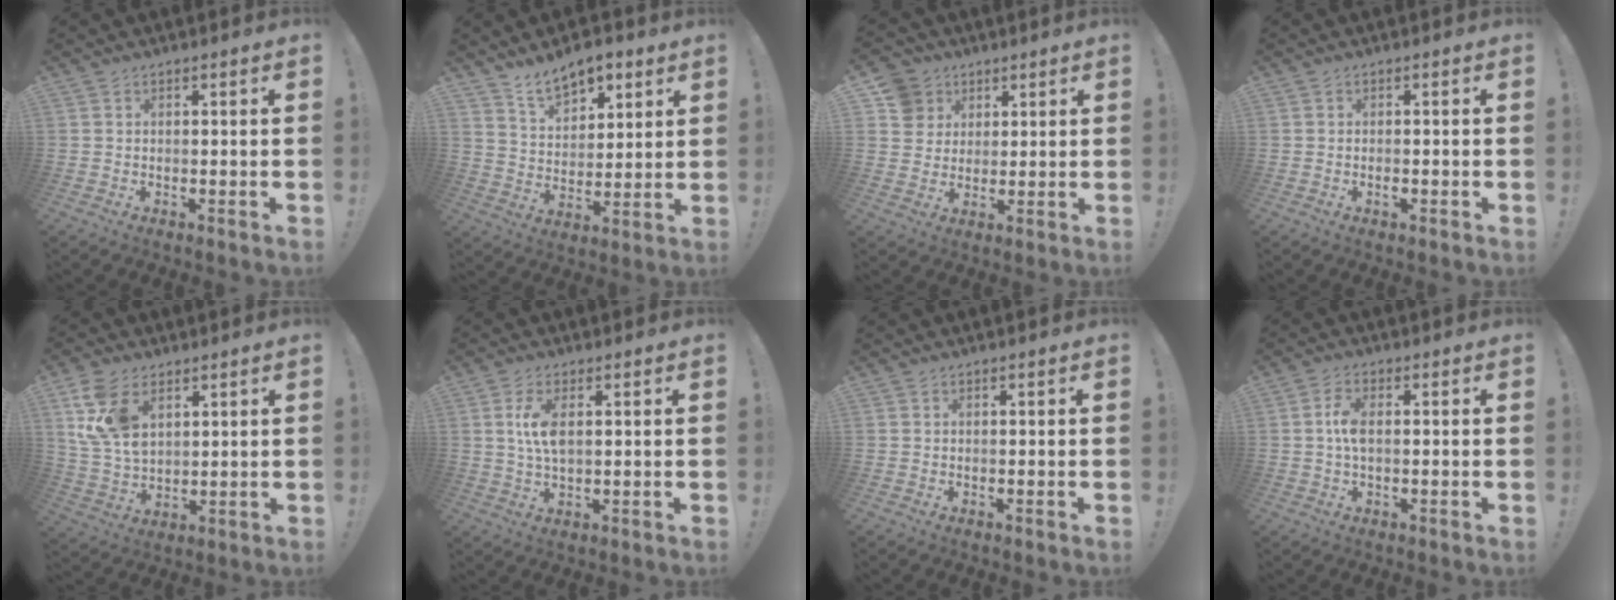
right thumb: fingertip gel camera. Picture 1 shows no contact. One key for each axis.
{"total": 10.0, "fx": 7.5, "fy": 5.4, "fz": 3.9, "tx": -0.054, "ty": -0.047, "tz": 0.141}
{"total": 9.1, "fx": 3.9, "fy": 8.0, "fz": 1.9, "tx": -0.018, "ty": -0.021, "tz": 0.079}
{"total": 1.2, "fx": -0.8, "fy": 0.3, "fz": 0.8, "tx": -0.020, "ty": 0.003, "tz": -0.013}
{"total": 13.4, "fx": 6.3, "fy": 8.4, "fz": 8.5, "tx": -0.174, "ty": -0.021, "tz": 0.122}
{"total": 6.8, "fx": 1.4, "fy": 3.1, "fz": 5.9, "tx": -0.112, "ty": -0.006, "tz": 0.019}
{"total": 0.0}
{"total": 5.2, "fx": 0.2, "fy": 2.5, "fz": 4.5, "tx": -0.089, "ty": 0.008, "tz": 0.003}